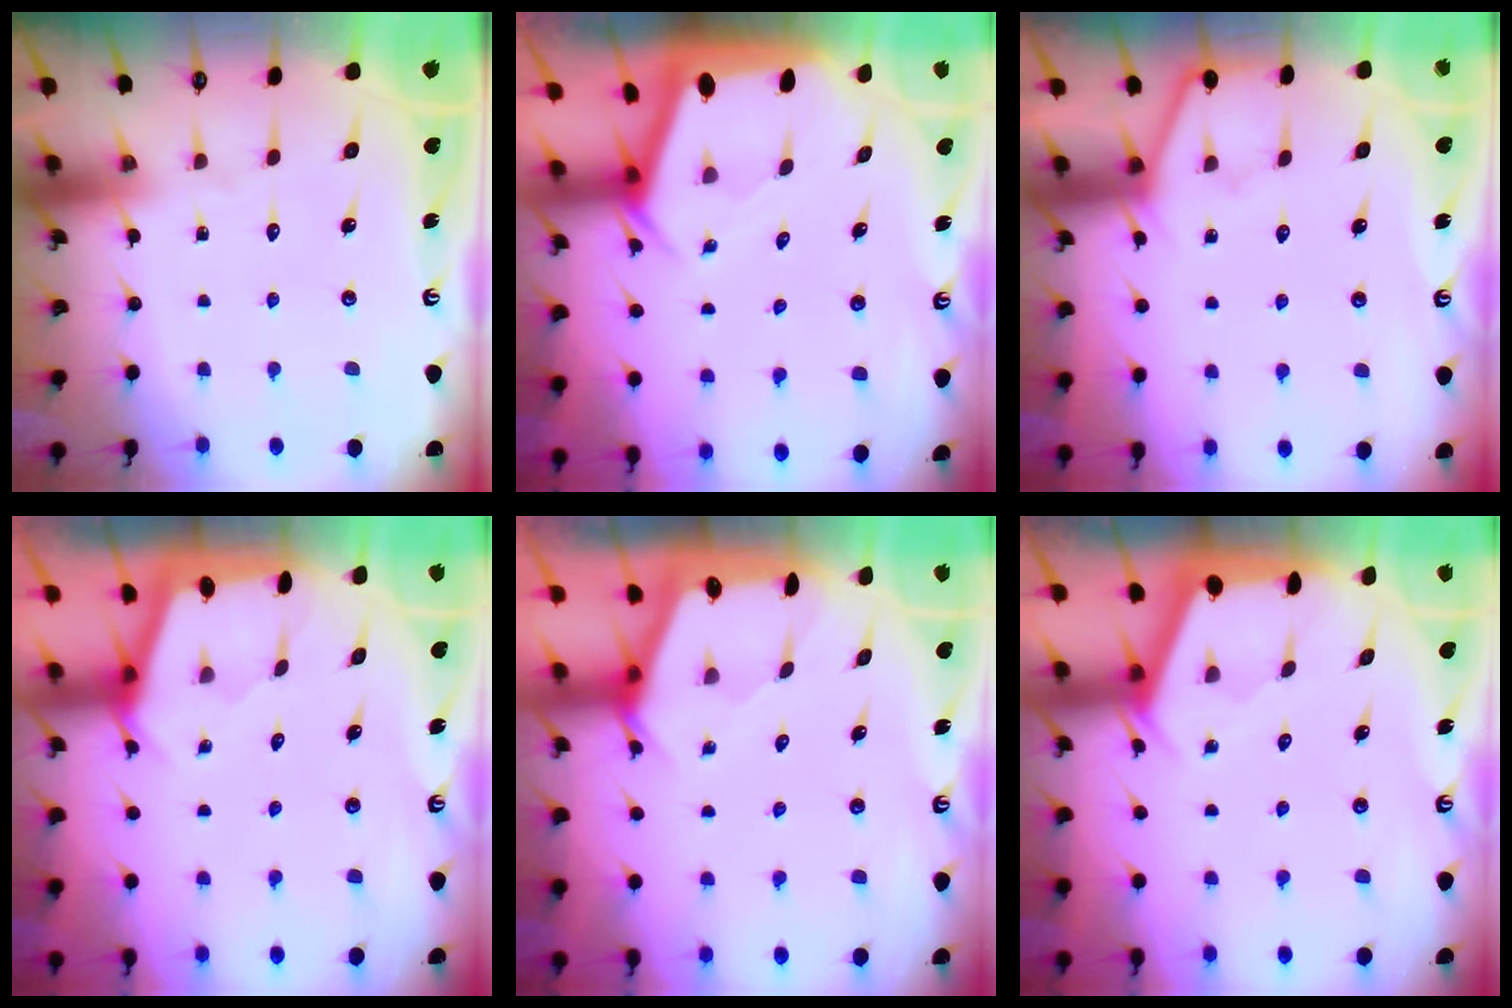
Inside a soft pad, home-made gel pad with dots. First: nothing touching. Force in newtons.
{"total": 3.1, "press": 3.1, "slide": 0.1}
{"total": 3.9, "press": 3.9, "slide": 0.5}
{"total": 2.1, "press": 2.0, "slide": 0.3}
{"total": 2.2, "press": 2.2, "slide": 0.3}
{"total": 2.4, "press": 2.4, "slide": 0.3}